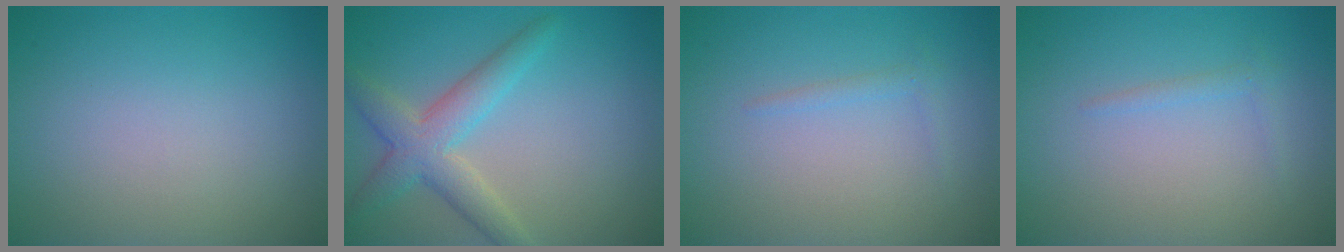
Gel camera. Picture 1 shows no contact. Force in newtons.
{"total": 3.5, "press": 3.5, "slide": 0.2}
{"total": 0.9, "press": 0.9, "slide": 0.0}
{"total": 0.9, "press": 0.9, "slide": 0.0}